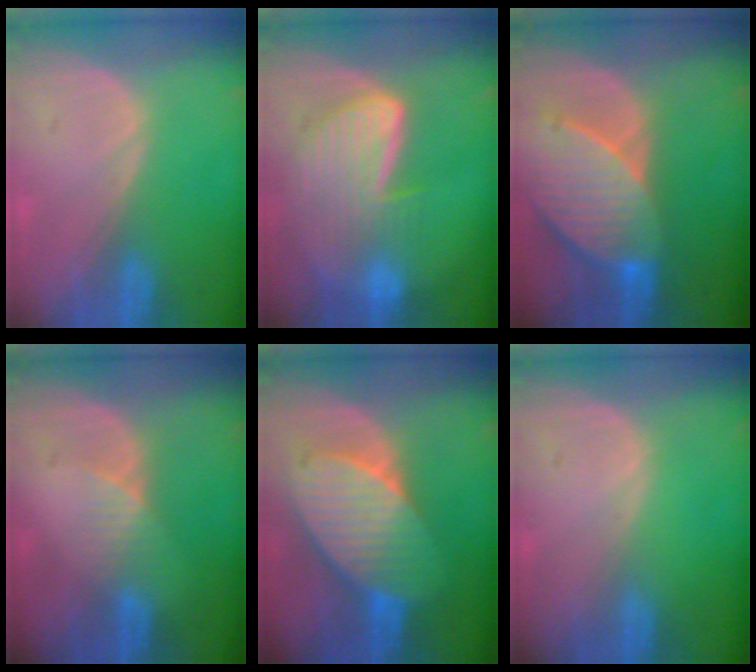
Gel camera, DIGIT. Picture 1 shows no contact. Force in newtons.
{"total": 9.1, "press": 8.0, "slide": 4.3}
{"total": 9.9, "press": 8.9, "slide": 4.3}
{"total": 3.0, "press": 2.6, "slide": 1.5}
{"total": 9.2, "press": 9.2, "slide": 0.4}
{"total": 0.0}